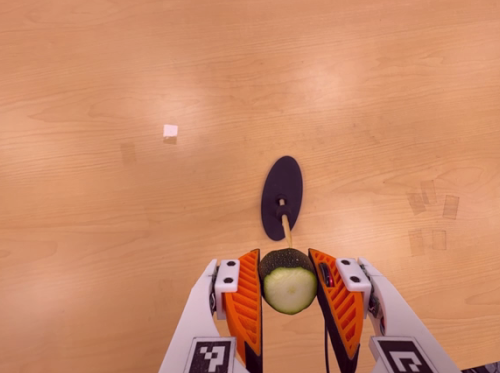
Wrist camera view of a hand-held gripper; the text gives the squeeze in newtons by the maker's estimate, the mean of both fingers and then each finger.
{"total": 9.8, "left": 8.7, "right": 11.0}